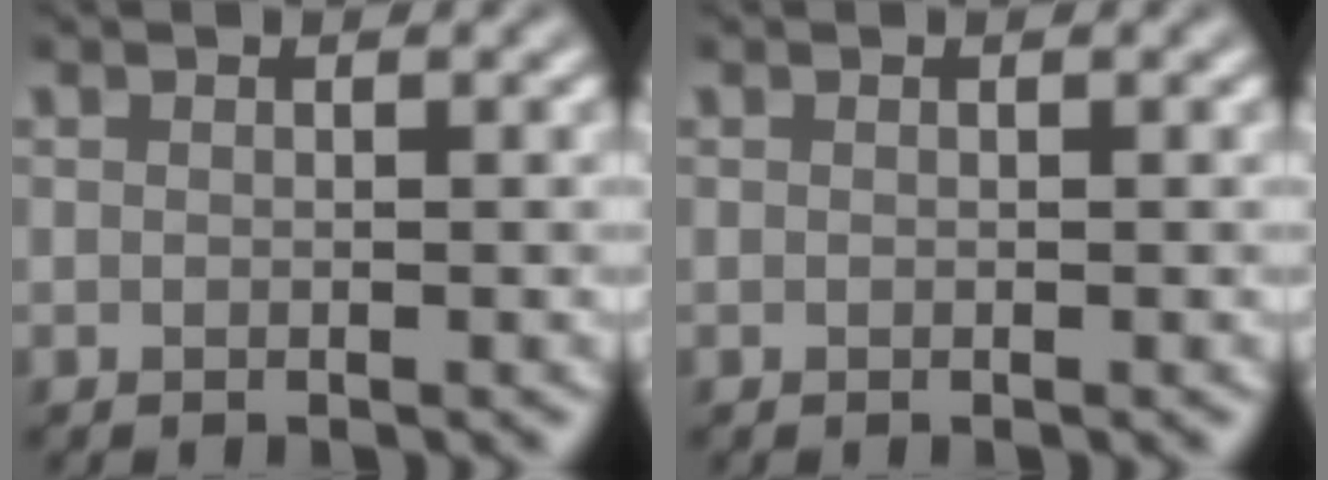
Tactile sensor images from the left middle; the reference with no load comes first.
{"total": 0.0}